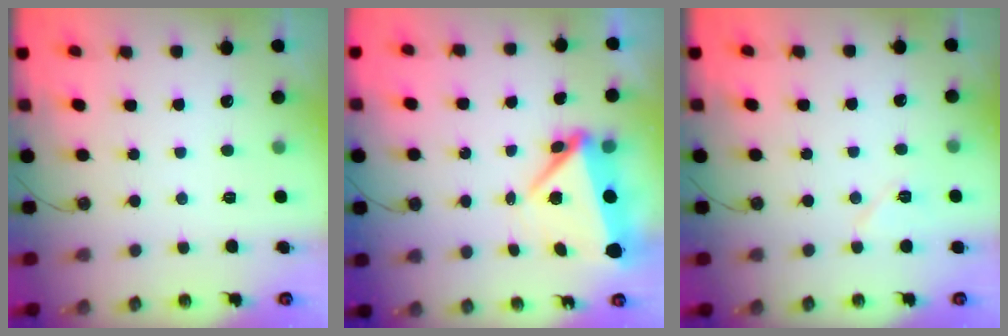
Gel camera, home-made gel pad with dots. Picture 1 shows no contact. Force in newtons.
{"total": 6.4, "press": 6.3, "slide": 1.2}
{"total": 5.7, "press": 4.3, "slide": 3.7}